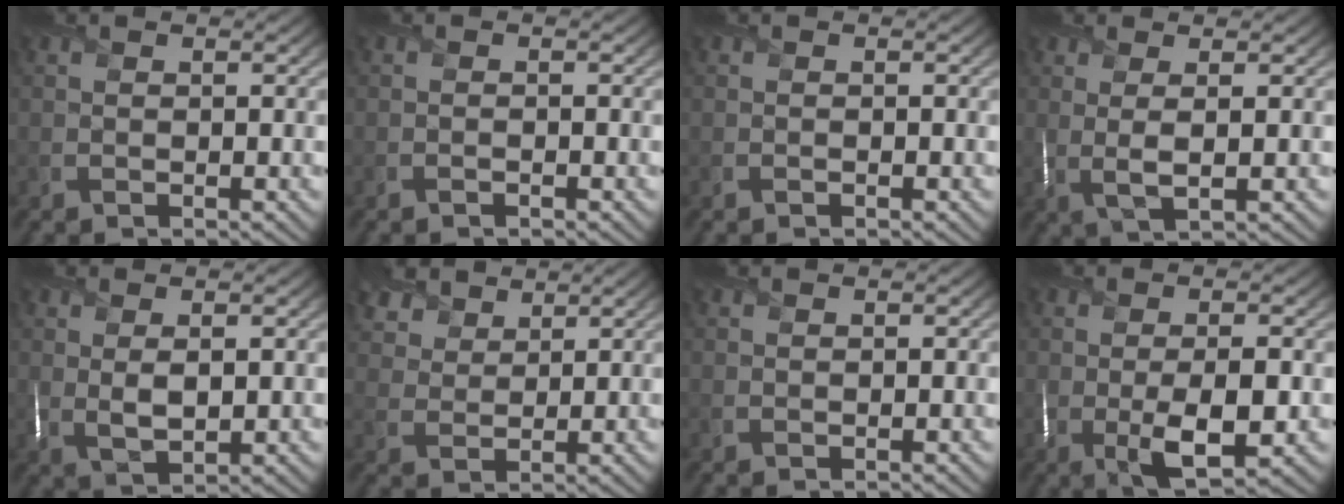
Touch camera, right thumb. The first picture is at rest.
{"total": 1.1, "force": [-1.0, 0.2, 0.5], "torque": [-0.012, -0.002, -0.023]}
{"total": 0.8, "force": [-0.7, 0.2, 0.3], "torque": [-0.008, -0.003, -0.016]}
{"total": 2.7, "force": [0.7, 0.3, 2.6], "torque": [-0.049, 0.005, 0.014]}
{"total": 3.0, "force": [0.8, 1.1, 2.7], "torque": [-0.058, 0.001, 0.022]}
{"total": 4.6, "force": [3.5, 2.5, 1.5], "torque": [-0.046, 0.003, 0.076]}
{"total": 0.0}
{"total": 5.9, "force": [-1.1, 2.0, 5.5], "torque": [-0.097, -0.007, -0.016]}